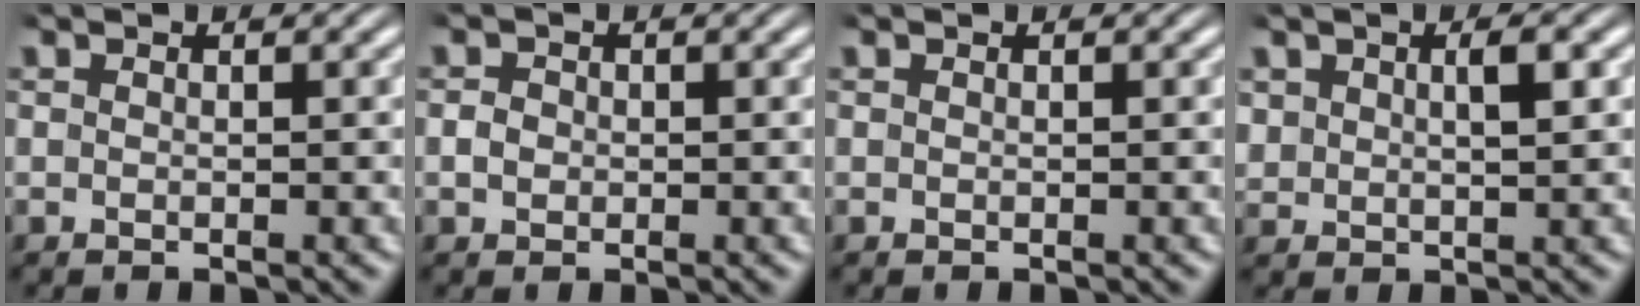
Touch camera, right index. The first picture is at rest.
{"total": 0.5, "force": [-0.2, 0.4, 0.2], "torque": [-0.010, -0.005, 0.000]}
{"total": 0.0}
{"total": 2.3, "force": [1.2, 1.2, 1.5], "torque": [-0.028, 0.001, 0.028]}